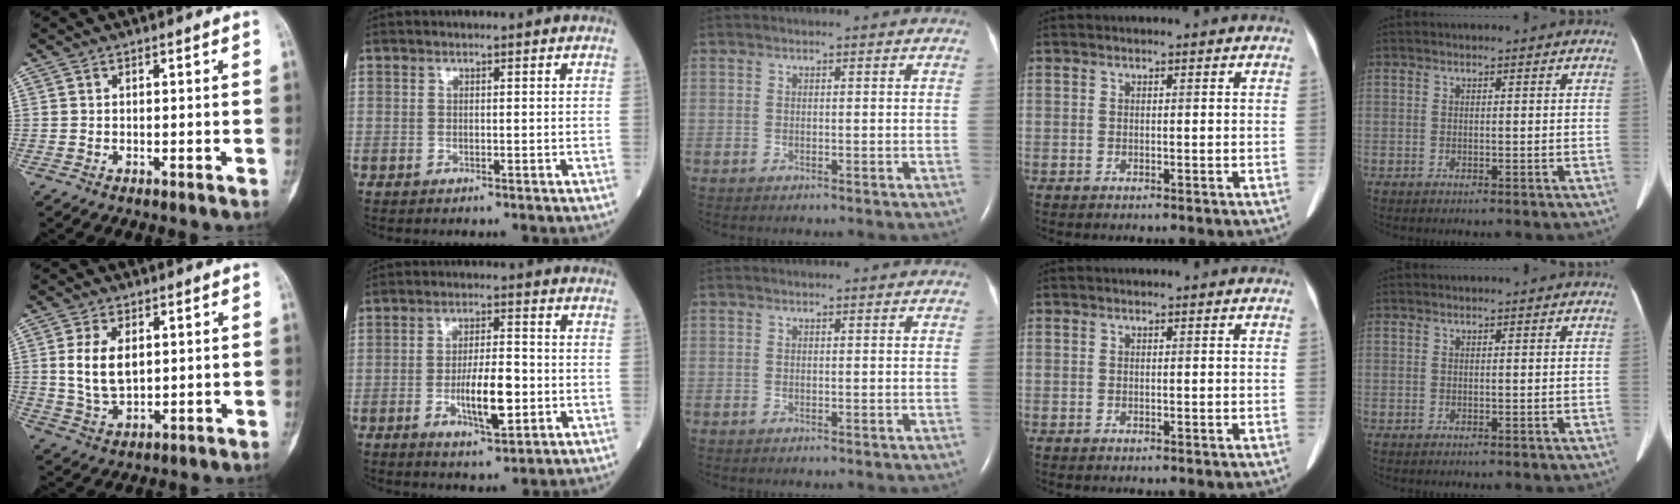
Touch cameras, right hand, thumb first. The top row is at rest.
{"thumb": {"total": 8.0, "force": [1.6, 4.7, 6.3], "torque": [-0.112, -0.010, 0.038]}, "index": {"total": 8.0, "force": [-1.9, 2.0, 7.4], "torque": [-0.133, -0.002, -0.029]}}